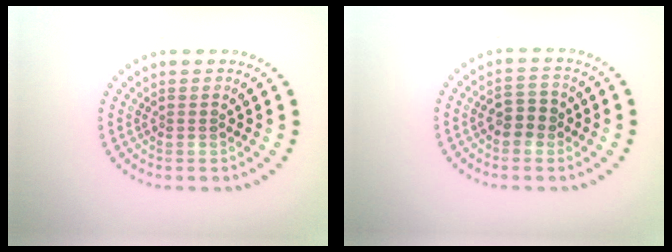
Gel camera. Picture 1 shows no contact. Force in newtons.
{"total": 1.8, "press": 1.7, "slide": 0.5}